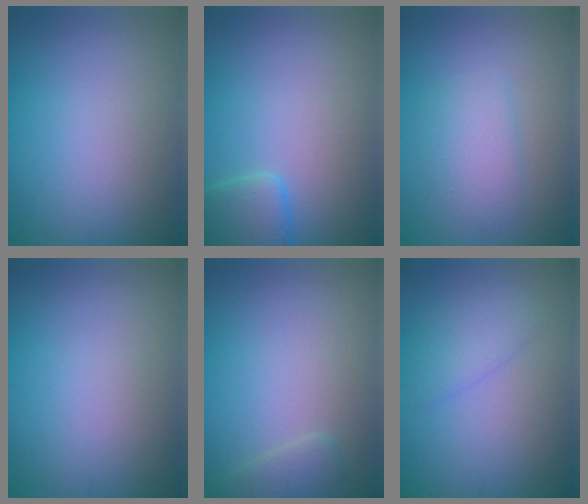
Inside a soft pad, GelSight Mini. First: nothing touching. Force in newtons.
{"total": 2.8, "press": 2.8, "slide": 0.2}
{"total": 2.4, "press": 2.4, "slide": 0.1}
{"total": 0.0}
{"total": 1.9, "press": 1.9, "slide": 0.2}
{"total": 2.0, "press": 2.0, "slide": 0.2}